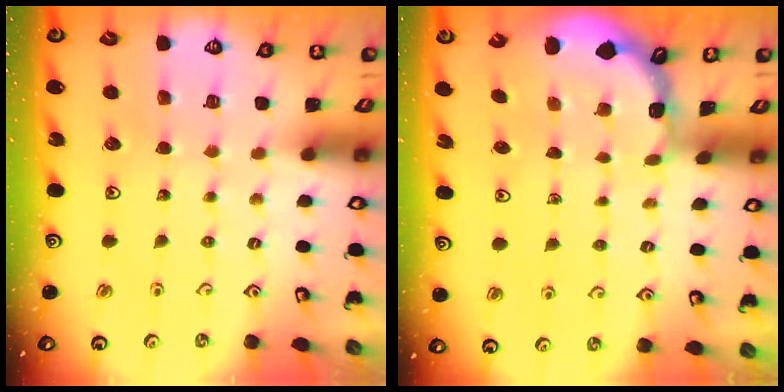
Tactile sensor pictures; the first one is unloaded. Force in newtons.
{"total": 1.6, "press": 1.5, "slide": 0.2}